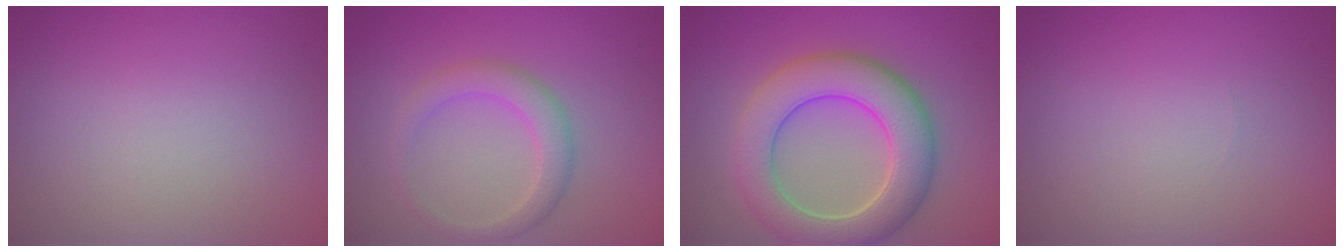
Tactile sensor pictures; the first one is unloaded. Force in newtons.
{"total": 2.8, "press": 2.8, "slide": 0.1}
{"total": 7.8, "press": 7.8, "slide": 0.7}
{"total": 0.0}